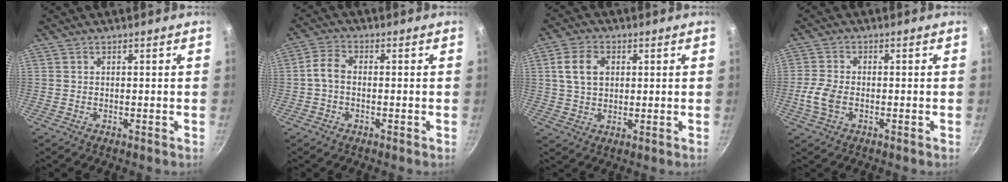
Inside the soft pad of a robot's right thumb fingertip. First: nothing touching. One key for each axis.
{"total": 4.1, "fx": -0.7, "fy": 2.8, "fz": 3.0, "tx": -0.065, "ty": 0.021, "tz": -0.022}
{"total": 7.2, "fx": 1.6, "fy": 5.2, "fz": 4.8, "tx": -0.073, "ty": 0.005, "tz": 0.027}
{"total": 5.2, "fx": -1.4, "fy": 3.2, "fz": 3.9, "tx": -0.088, "ty": 0.008, "tz": -0.032}